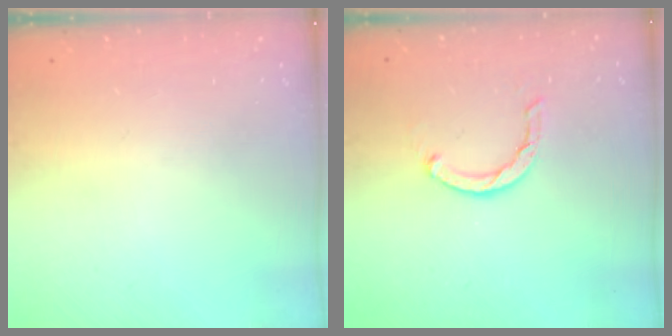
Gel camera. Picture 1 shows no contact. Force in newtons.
{"total": 3.6, "press": 3.5, "slide": 0.5}